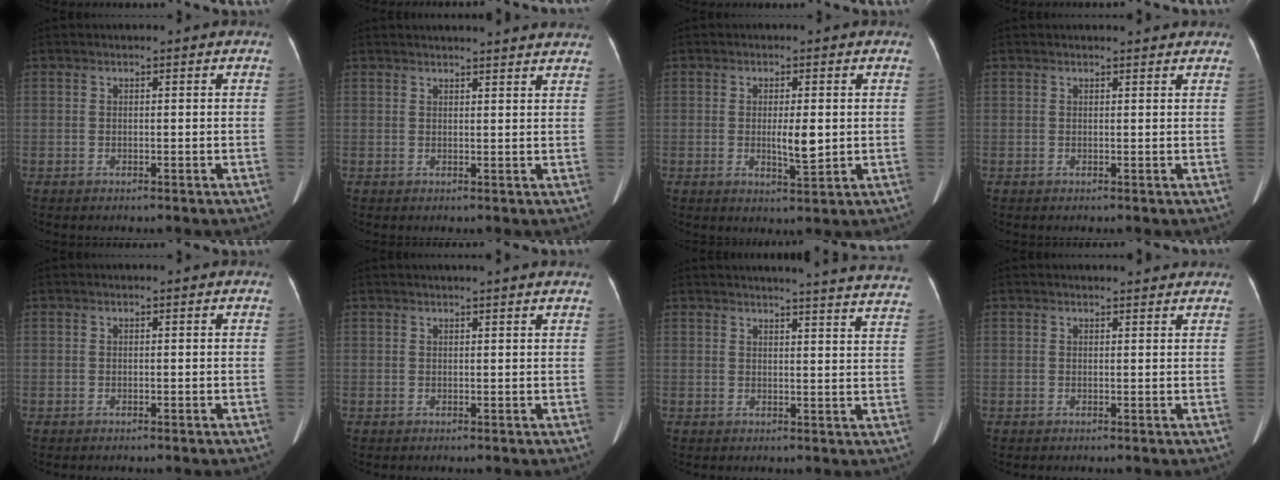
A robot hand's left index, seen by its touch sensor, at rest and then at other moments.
{"total": 11.7, "force": [11.2, 0.5, 3.3], "torque": [-0.035, 0.006, 0.114]}
{"total": 4.1, "force": [-0.1, 1.0, 4.0], "torque": [-0.069, -0.006, 0.001]}
{"total": 3.5, "force": [3.3, 0.5, 0.9], "torque": [-0.016, 0.012, 0.033]}
{"total": 0.0}
{"total": 4.5, "force": [4.0, -0.4, 2.0], "torque": [-0.028, 0.019, 0.041]}
{"total": 20.6, "force": [19.9, 0.0, 5.3], "torque": [-0.067, -0.086, 0.209]}
{"total": 3.0, "force": [3.0, 0.4, 0.6], "torque": [-0.012, 0.008, 0.033]}